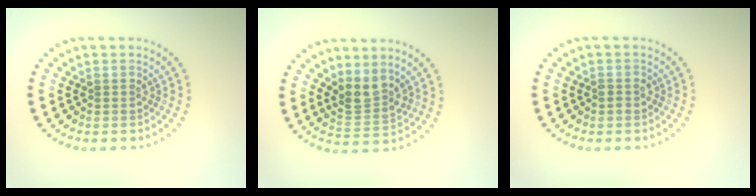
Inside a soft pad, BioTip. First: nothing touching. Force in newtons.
{"total": 2.6, "press": 2.0, "slide": 1.7}
{"total": 0.8, "press": 0.8, "slide": 0.2}